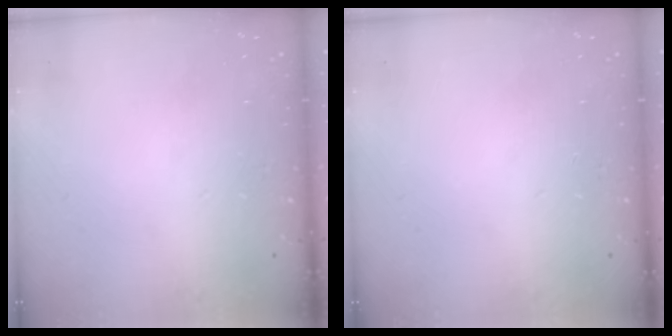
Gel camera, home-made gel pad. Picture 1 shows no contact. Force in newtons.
{"total": 0.0}